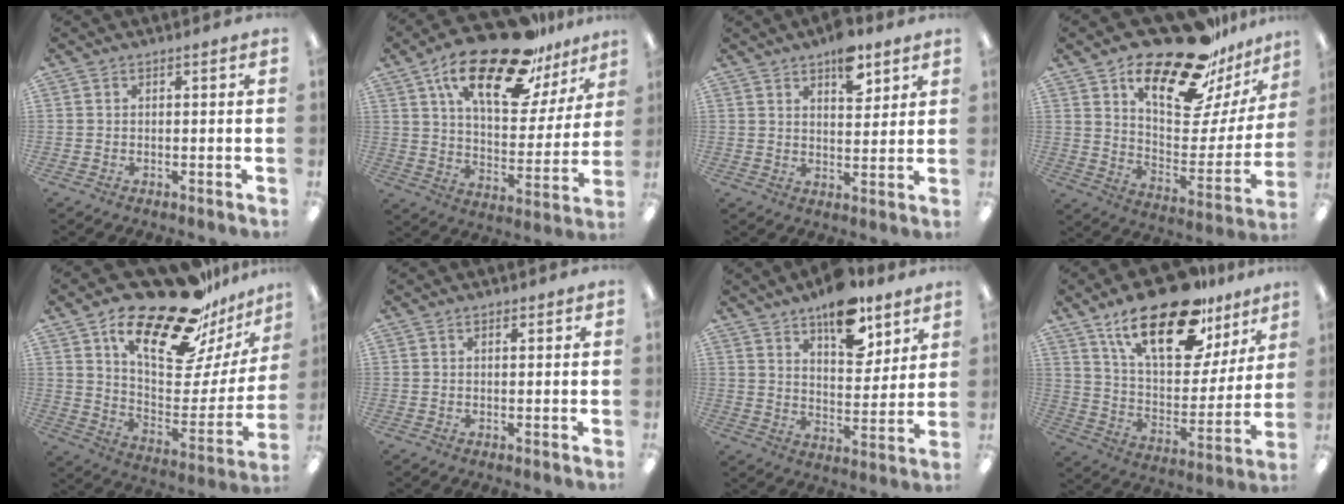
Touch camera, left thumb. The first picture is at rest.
{"total": 24.7, "force": [16.3, 9.2, 16.1], "torque": [-0.261, -0.092, 0.273]}
{"total": 8.6, "force": [5.7, 4.1, 5.0], "torque": [-0.057, -0.030, 0.094]}
{"total": 24.7, "force": [18.9, 8.8, 13.3], "torque": [-0.203, -0.125, 0.317]}
{"total": 25.9, "force": [19.8, 8.5, 14.4], "torque": [-0.217, -0.132, 0.330]}
{"total": 1.0, "force": [0.7, 0.5, 0.6], "torque": [-0.005, -0.002, 0.010]}
{"total": 13.9, "force": [9.8, 6.4, 7.4], "torque": [-0.091, -0.057, 0.168]}
{"total": 25.1, "force": [16.5, 10.1, 15.9], "torque": [-0.258, -0.095, 0.282]}